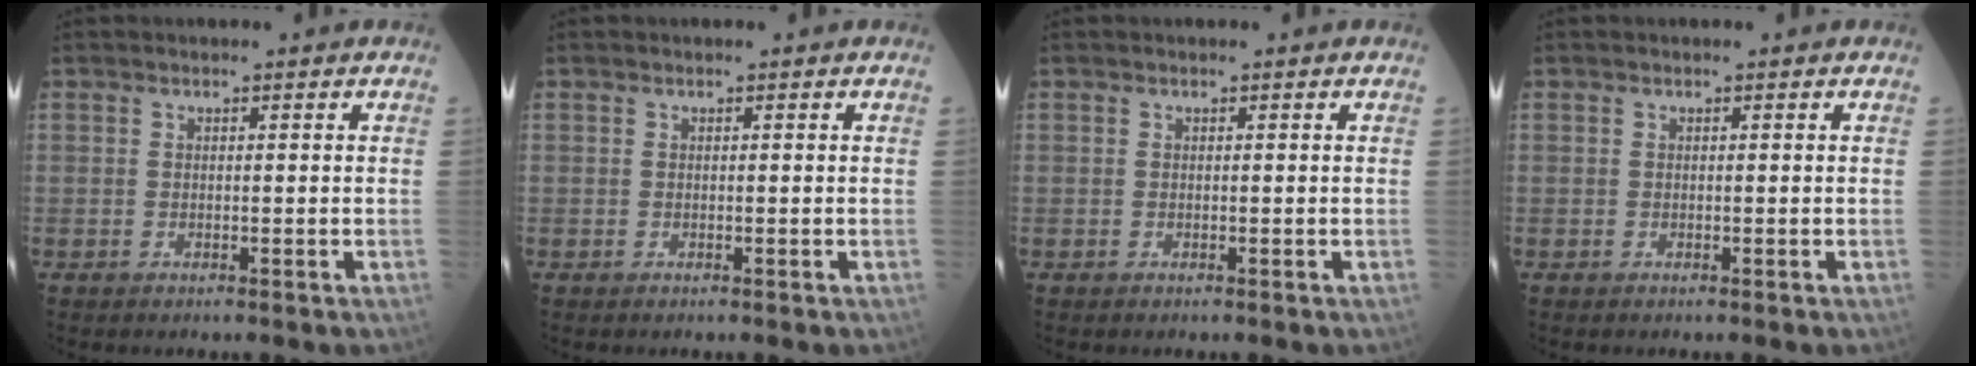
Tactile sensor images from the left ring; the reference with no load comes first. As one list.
[{"total": 0.0}, {"total": 0.0}, {"total": 0.0}]